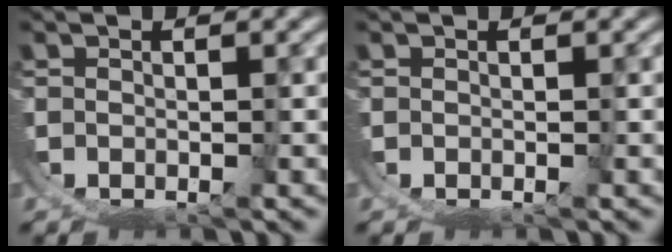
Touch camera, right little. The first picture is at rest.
{"total": 0.0}